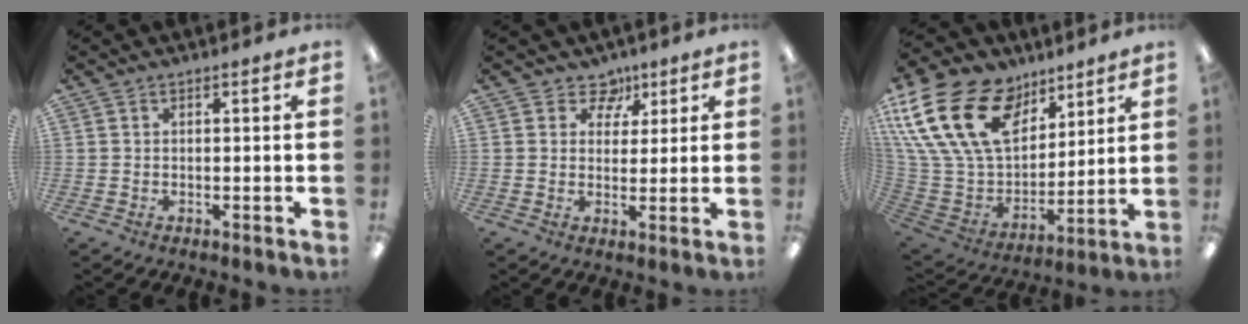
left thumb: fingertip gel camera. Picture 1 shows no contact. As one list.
[{"total": 6.4, "force": [3.5, 5.2, 1.4], "torque": [-0.008, -0.019, 0.061]}, {"total": 26.7, "force": [12.2, 18.1, 15.4], "torque": [-0.332, -0.045, 0.240]}]